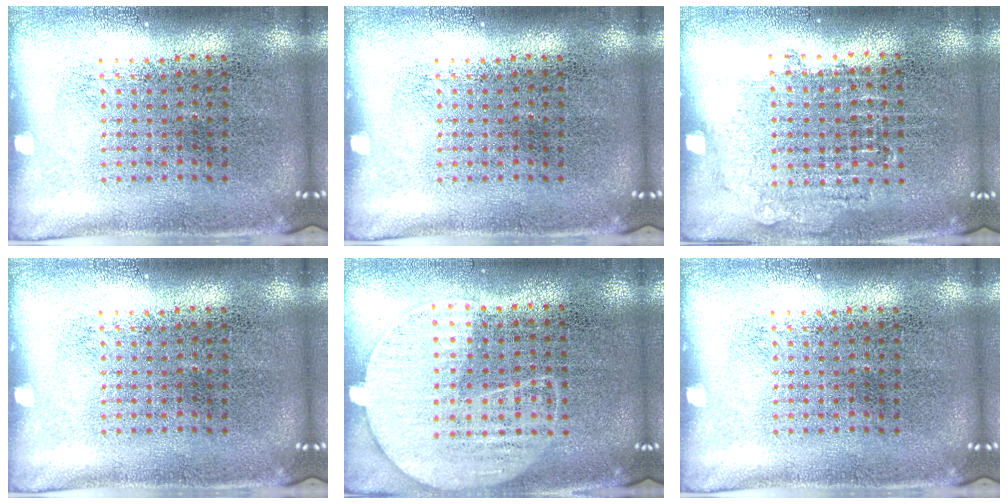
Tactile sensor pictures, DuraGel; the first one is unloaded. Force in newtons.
{"total": 0.0}
{"total": 0.8, "press": 0.7, "slide": 0.3}
{"total": 0.0}
{"total": 1.2, "press": 1.0, "slide": 0.6}
{"total": 0.0}